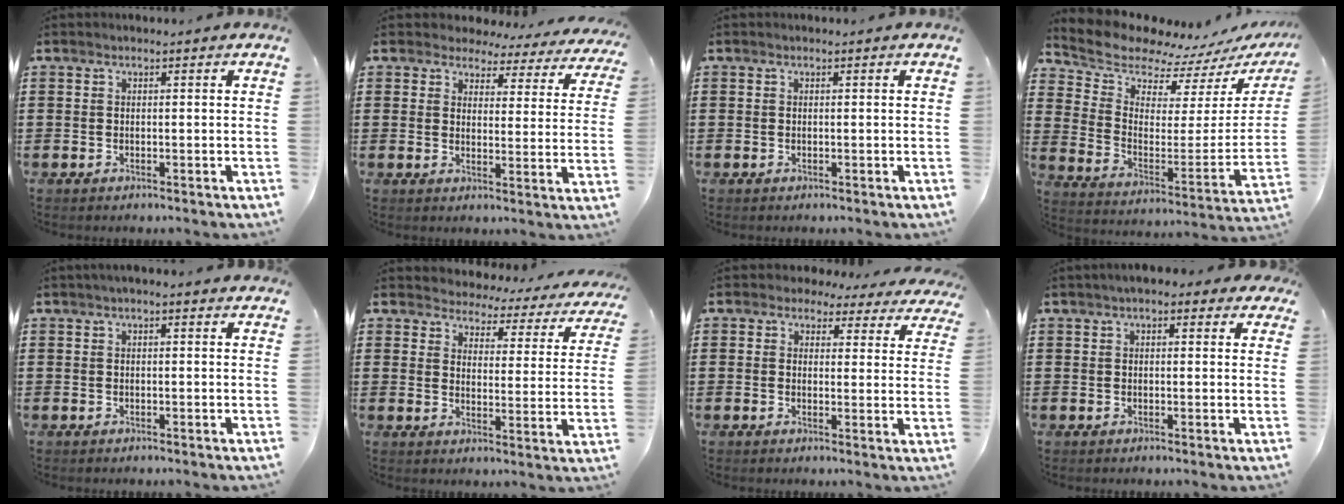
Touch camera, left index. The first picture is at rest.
{"total": 3.8, "force": [3.6, 1.1, 0.7], "torque": [-0.036, -0.020, 0.060]}
{"total": 0.0}
{"total": 7.3, "force": [7.1, 1.7, 0.1], "torque": [-0.048, -0.071, 0.119]}
{"total": 1.2, "force": [0.5, 0.1, 1.1], "torque": [-0.021, 0.002, 0.008]}
{"total": 2.8, "force": [2.8, 0.6, -0.2], "torque": [-0.021, -0.028, 0.040]}
{"total": 3.0, "force": [2.6, 1.3, 0.7], "torque": [-0.021, -0.010, 0.044]}
{"total": 2.5, "force": [1.6, 1.3, 1.4], "torque": [-0.035, 0.009, 0.027]}